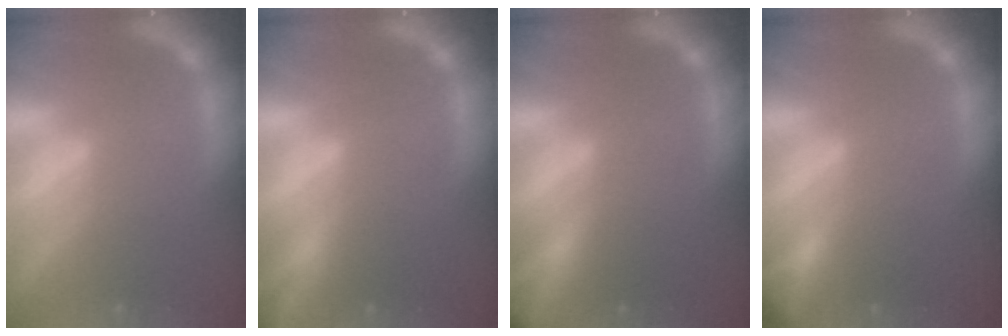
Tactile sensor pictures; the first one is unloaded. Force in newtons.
{"total": 9.4}
{"total": 7.4}
{"total": 3.5}